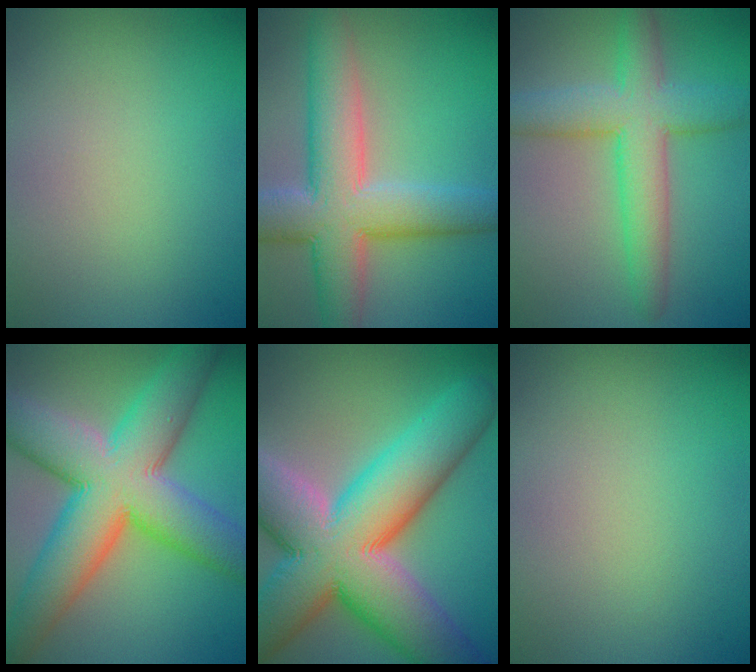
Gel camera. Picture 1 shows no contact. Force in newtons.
{"total": 8.8, "press": 8.8, "slide": 0.6}
{"total": 6.8, "press": 6.8, "slide": 0.2}
{"total": 13.4, "press": 13.4, "slide": 0.4}
{"total": 17.0, "press": 17.0, "slide": 1.0}
{"total": 0.0}